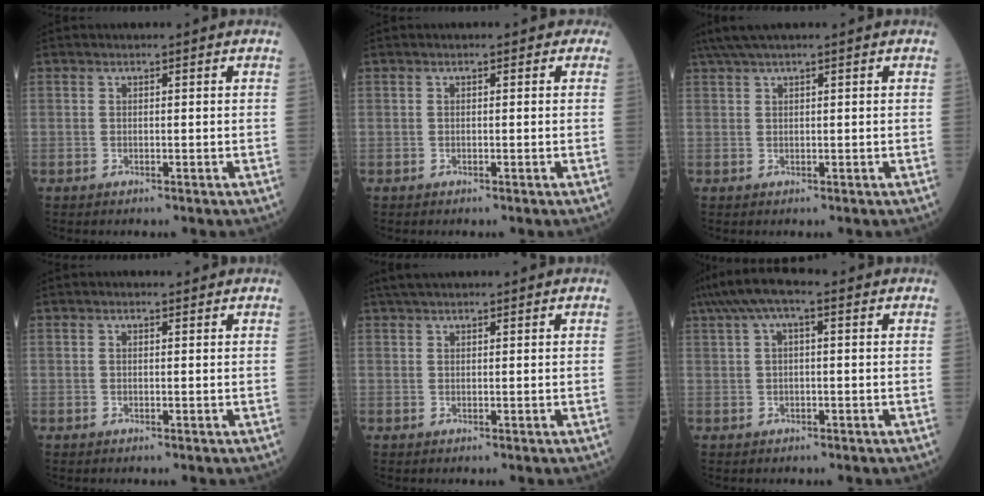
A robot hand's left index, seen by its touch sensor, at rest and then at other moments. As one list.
[{"total": 0.7, "force": [0.3, 0.5, 0.4], "torque": [-0.001, 0.005, -0.004]}, {"total": 3.6, "force": [2.9, -0.3, 2.2], "torque": [-0.046, 0.029, 0.059]}, {"total": 0.6, "force": [0.5, 0.1, 0.2], "torque": [-0.014, 0.003, 0.007]}, {"total": 4.2, "force": [3.6, 0.7, 2.0], "torque": [-0.034, 0.033, 0.064]}, {"total": 6.4, "force": [3.2, 1.6, 5.3], "torque": [-0.111, 0.040, 0.054]}]